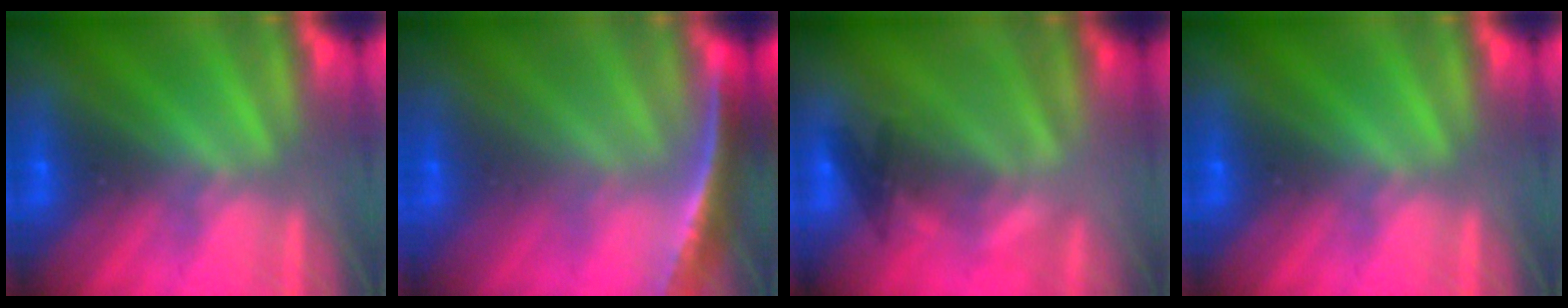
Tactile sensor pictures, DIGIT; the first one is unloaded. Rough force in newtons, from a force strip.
{"total": 1.2}
{"total": 2.2}
{"total": 0.0}